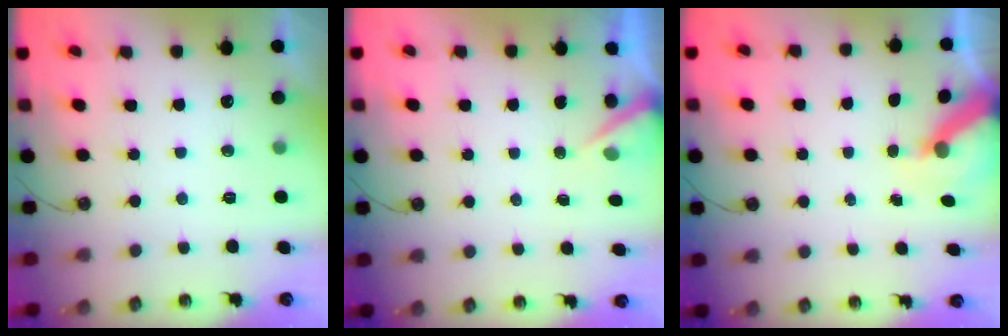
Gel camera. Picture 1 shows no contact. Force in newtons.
{"total": 3.5, "press": 3.5, "slide": 0.2}
{"total": 6.1, "press": 6.0, "slide": 0.9}